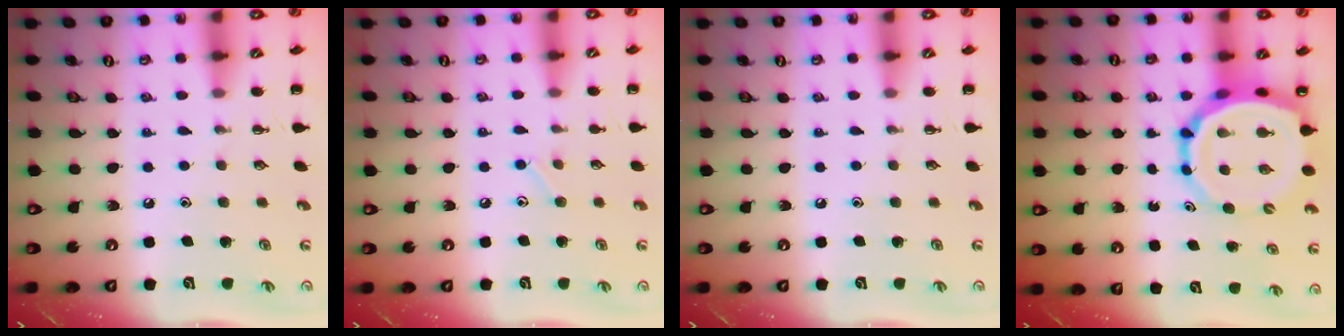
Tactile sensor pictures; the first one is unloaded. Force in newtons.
{"total": 4.9, "press": 4.7, "slide": 1.5}
{"total": 0.0}
{"total": 10.8, "press": 10.4, "slide": 3.0}